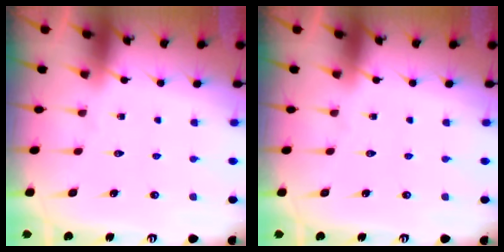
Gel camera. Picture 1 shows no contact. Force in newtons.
{"total": 0.0}